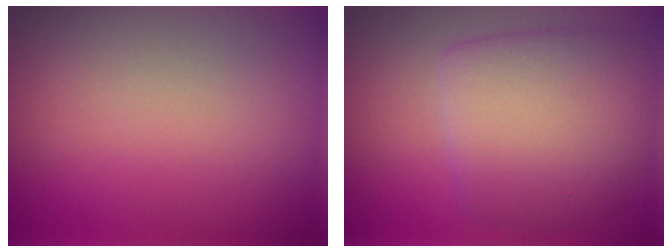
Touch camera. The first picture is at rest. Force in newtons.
{"total": 6.1, "press": 6.1, "slide": 0.0}